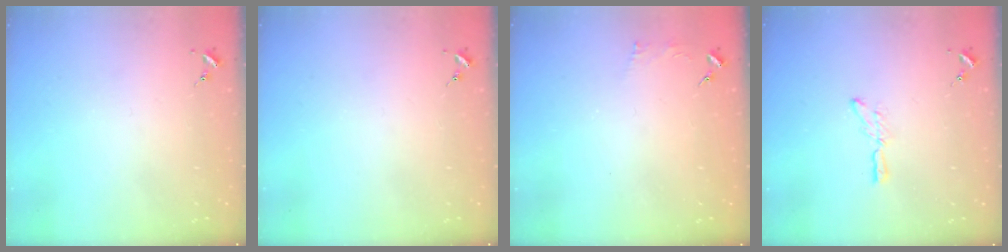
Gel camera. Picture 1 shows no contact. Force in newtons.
{"total": 0.0}
{"total": 2.4, "press": 2.4, "slide": 0.3}
{"total": 5.2, "press": 5.1, "slide": 0.5}